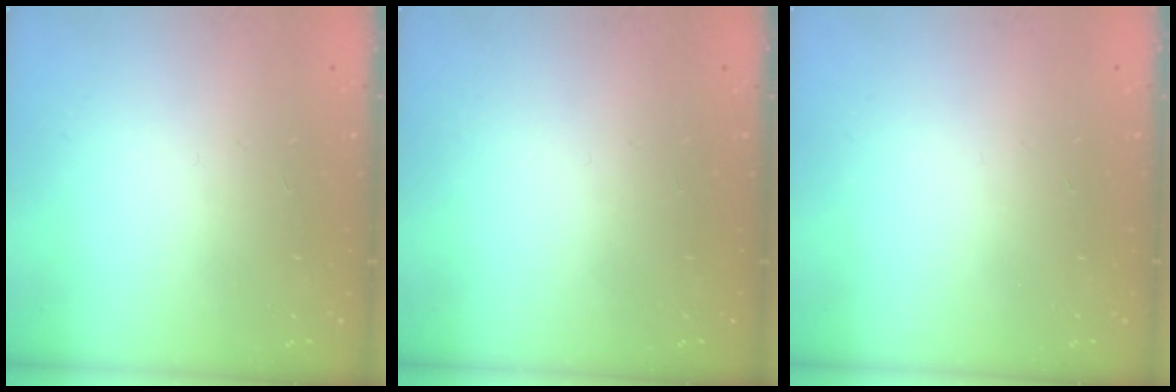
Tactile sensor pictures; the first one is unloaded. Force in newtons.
{"total": 0.0}
{"total": 0.0}